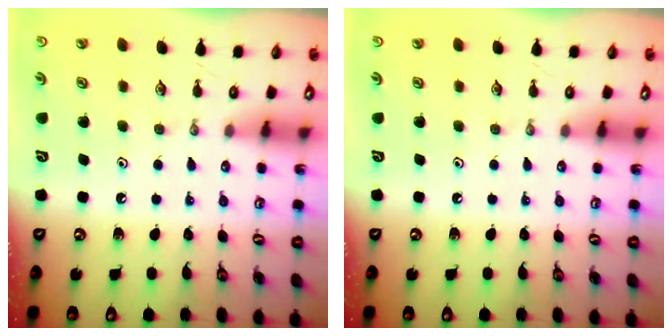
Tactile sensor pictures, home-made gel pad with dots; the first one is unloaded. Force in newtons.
{"total": 0.0}